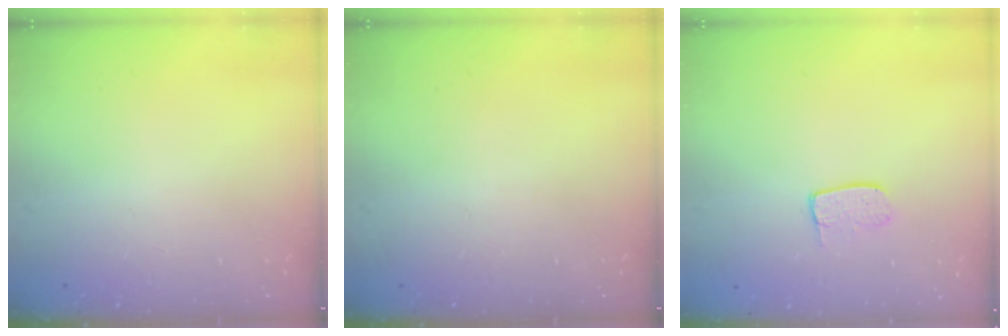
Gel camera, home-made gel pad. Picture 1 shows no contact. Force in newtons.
{"total": 0.0}
{"total": 6.7, "press": 6.7, "slide": 0.4}